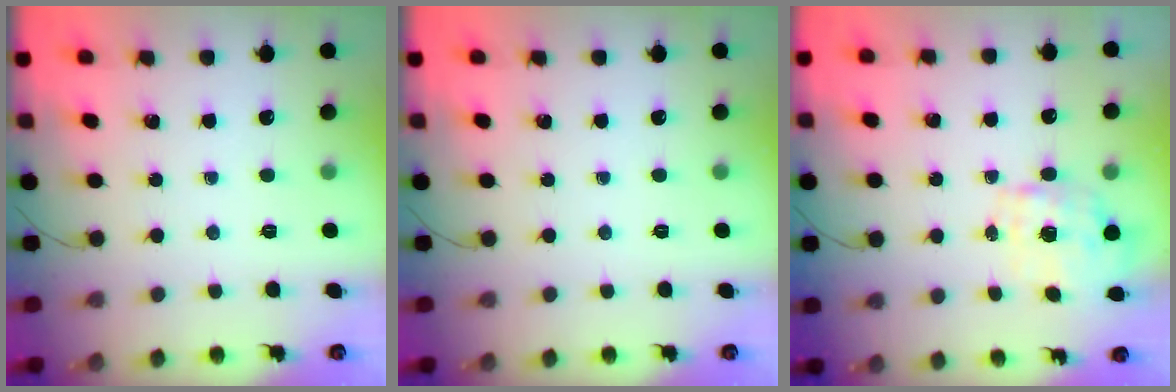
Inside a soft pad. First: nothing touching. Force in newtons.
{"total": 0.0}
{"total": 1.8, "press": 1.7, "slide": 0.6}